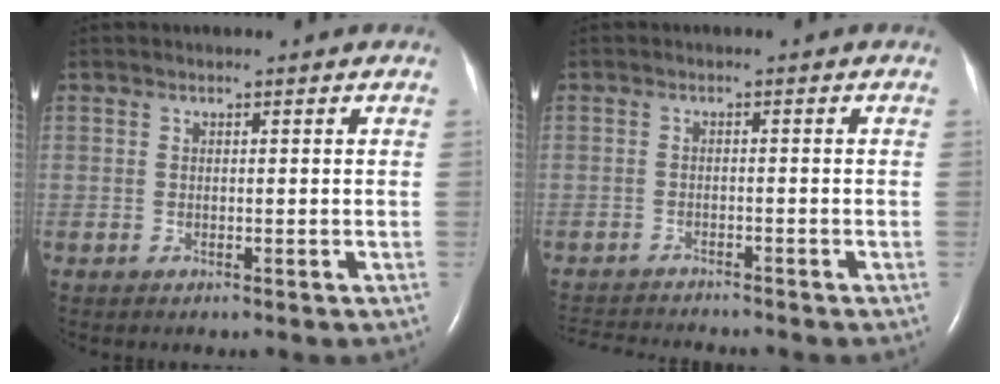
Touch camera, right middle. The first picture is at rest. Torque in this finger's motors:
{"motor_torque": [-0.18, 0.07, -0.02, -0.01]}